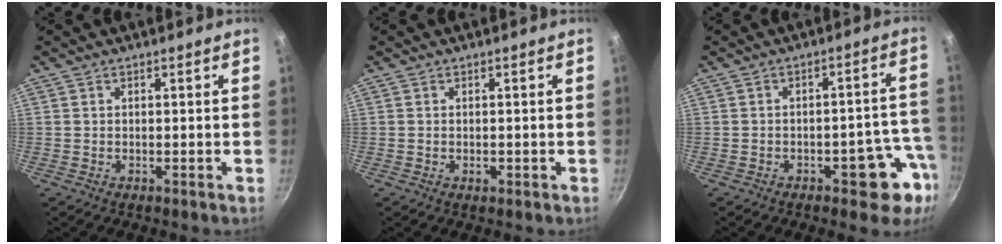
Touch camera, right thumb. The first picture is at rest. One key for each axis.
{"total": 1.1, "fx": -0.3, "fy": 0.6, "fz": 0.8, "tx": -0.011, "ty": 0.001, "tz": -0.006}
{"total": 9.0, "fx": -4.0, "fy": 4.6, "fz": 6.7, "tx": -0.021, "ty": 0.045, "tz": -0.043}